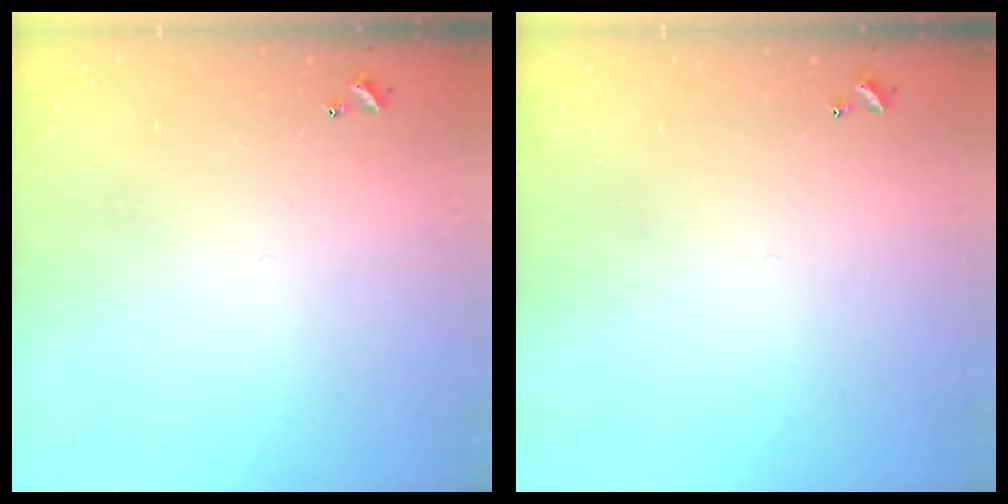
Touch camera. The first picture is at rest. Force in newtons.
{"total": 0.0}